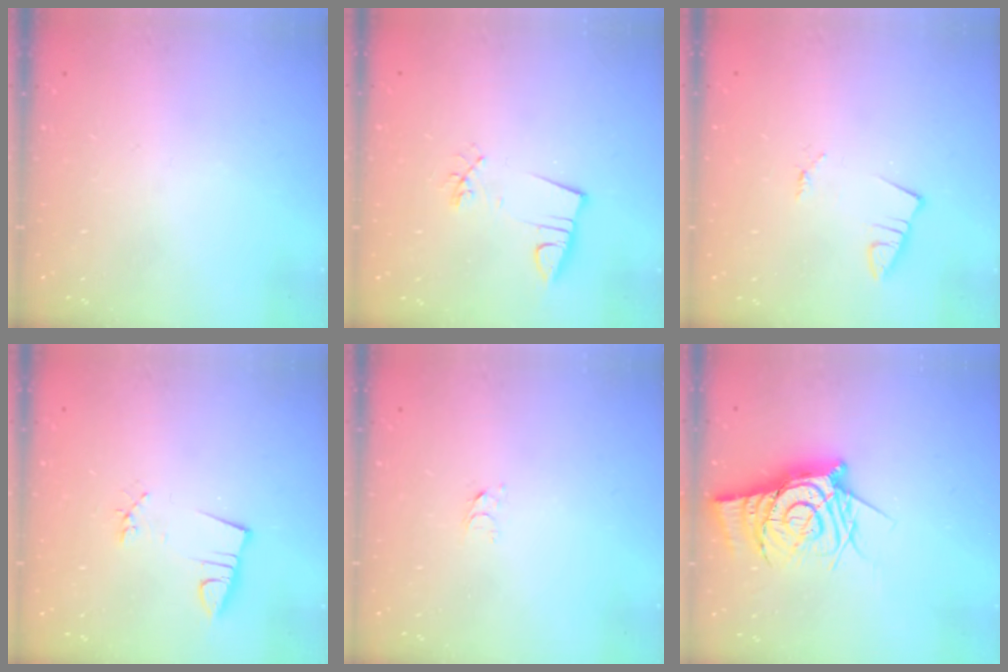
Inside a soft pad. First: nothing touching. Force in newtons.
{"total": 2.9, "press": 1.3, "slide": 2.6}
{"total": 1.3, "press": 1.3, "slide": 0.1}
{"total": 3.2, "press": 1.8, "slide": 2.6}
{"total": 2.6, "press": 2.6, "slide": 0.2}
{"total": 12.2, "press": 12.2, "slide": 1.2}